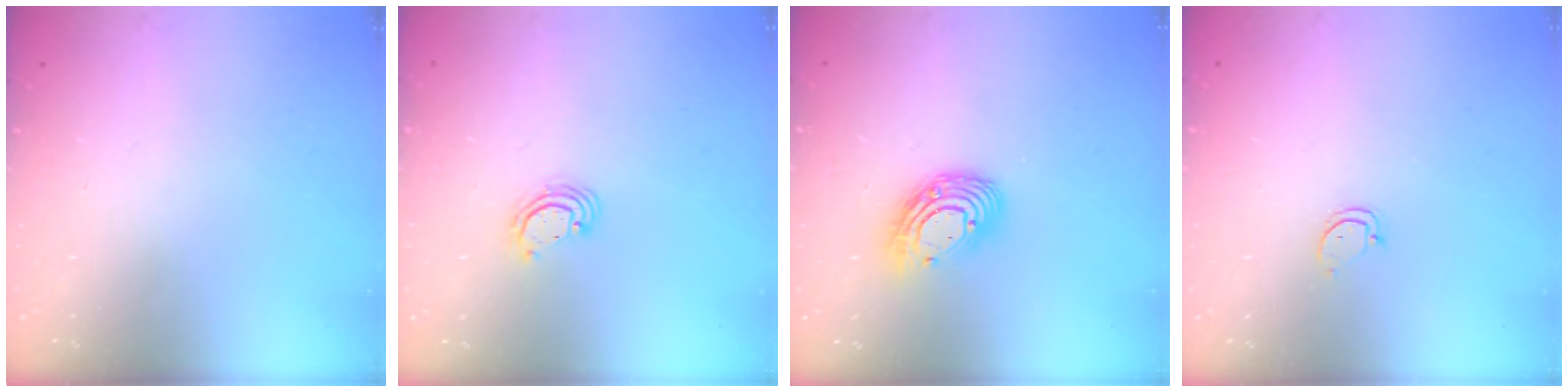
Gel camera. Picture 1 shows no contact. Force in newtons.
{"total": 2.8, "press": 2.8, "slide": 0.2}
{"total": 11.6, "press": 11.5, "slide": 1.1}
{"total": 2.5, "press": 2.5, "slide": 0.3}